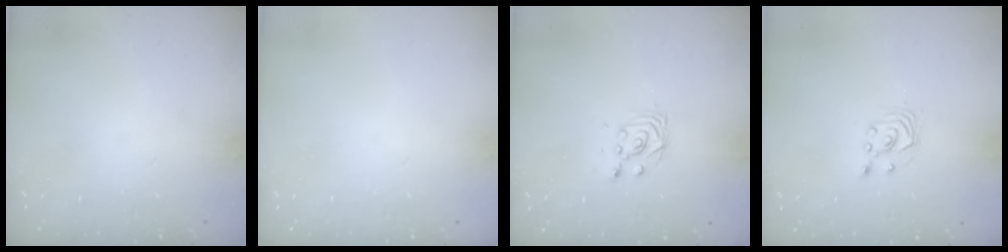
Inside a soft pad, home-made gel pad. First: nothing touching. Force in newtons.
{"total": 0.0}
{"total": 2.8, "press": 2.5, "slide": 1.3}
{"total": 1.7, "press": 1.7, "slide": 0.2}